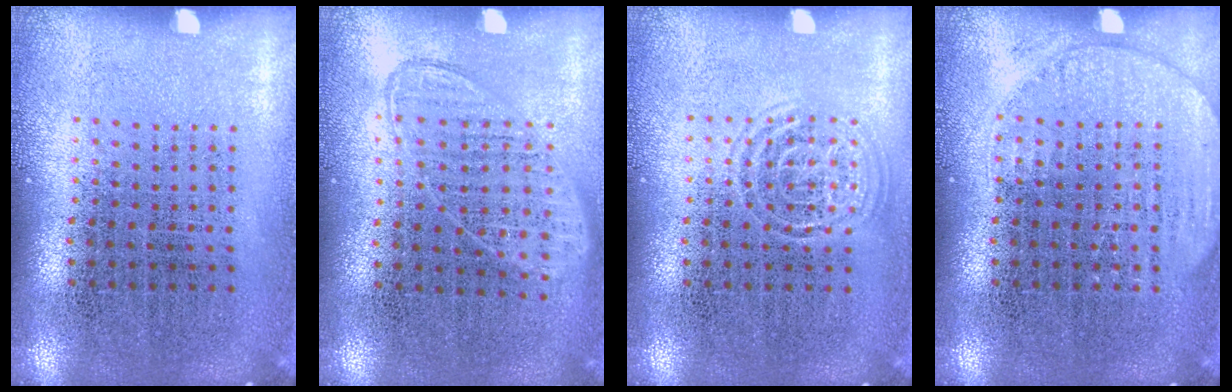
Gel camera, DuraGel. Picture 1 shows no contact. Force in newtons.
{"total": 1.0, "press": 0.9, "slide": 0.4}
{"total": 1.5, "press": 1.5, "slide": 0.3}
{"total": 1.6, "press": 1.6, "slide": 0.0}